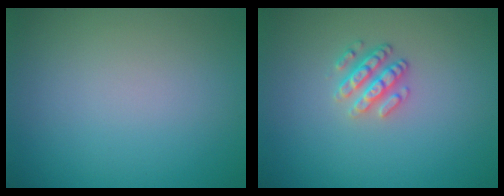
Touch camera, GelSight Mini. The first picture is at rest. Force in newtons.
{"total": 2.6, "press": 2.4, "slide": 1.1}